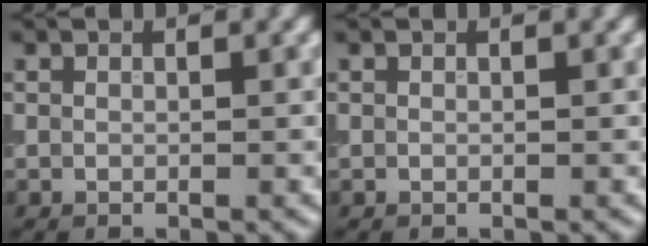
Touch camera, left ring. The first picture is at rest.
{"total": 0.0}